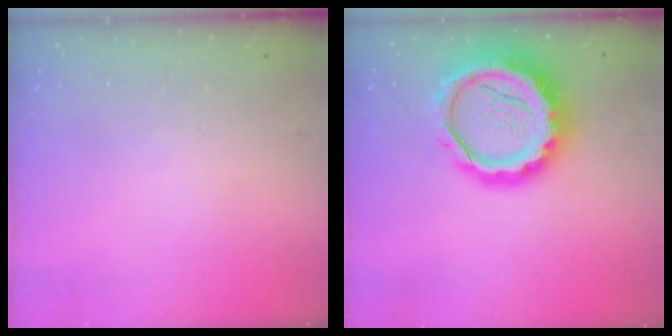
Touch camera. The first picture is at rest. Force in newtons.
{"total": 19.6, "press": 19.1, "slide": 4.1}